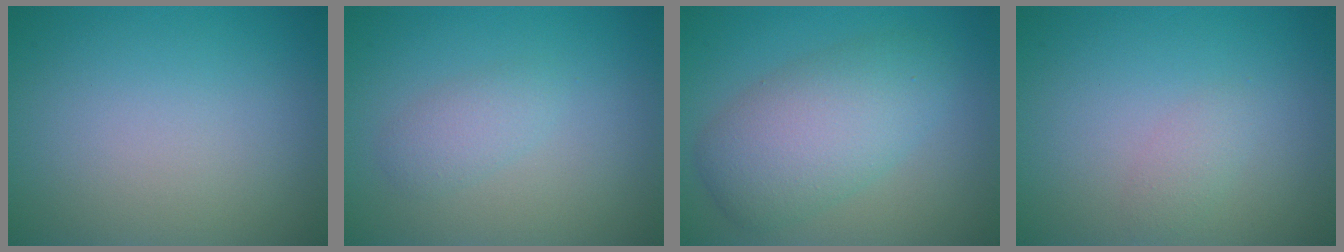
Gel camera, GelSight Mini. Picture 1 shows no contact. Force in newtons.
{"total": 1.8, "press": 1.8, "slide": 0.2}
{"total": 6.2, "press": 6.2, "slide": 0.2}
{"total": 1.1, "press": 1.1, "slide": 0.1}